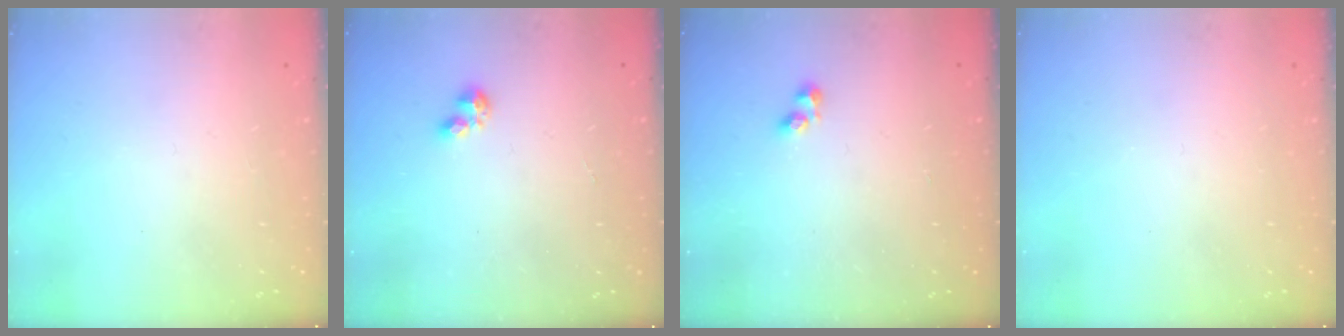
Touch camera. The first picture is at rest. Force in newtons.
{"total": 3.3, "press": 3.3, "slide": 0.6}
{"total": 1.4, "press": 1.2, "slide": 0.7}
{"total": 0.0}